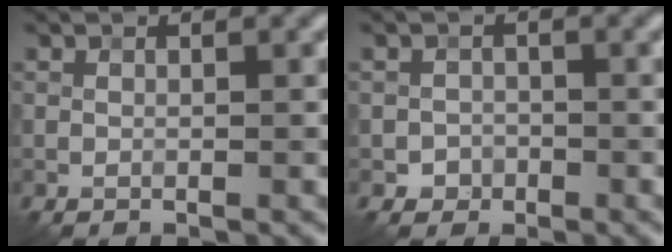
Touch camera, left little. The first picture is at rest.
{"total": 1.3, "force": [-0.6, 1.2, 0.0], "torque": [0.012, 0.003, -0.013]}